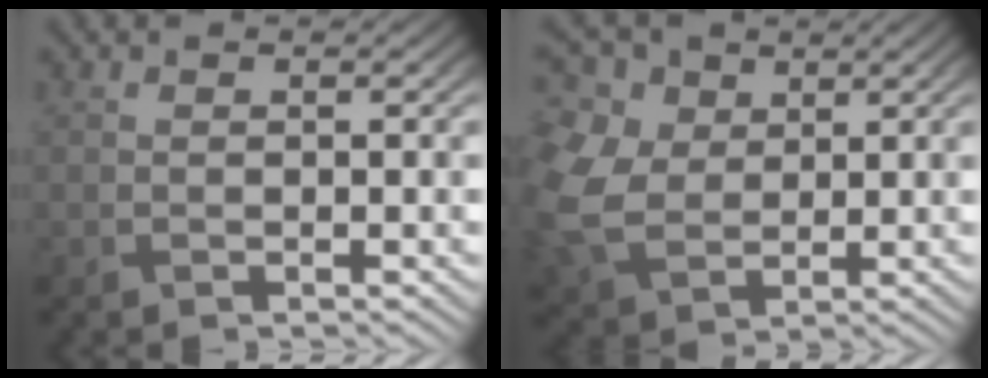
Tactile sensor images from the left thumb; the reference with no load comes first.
{"total": 10.8, "force": [2.5, 8.0, 6.7], "torque": [-0.212, 0.004, 0.052]}